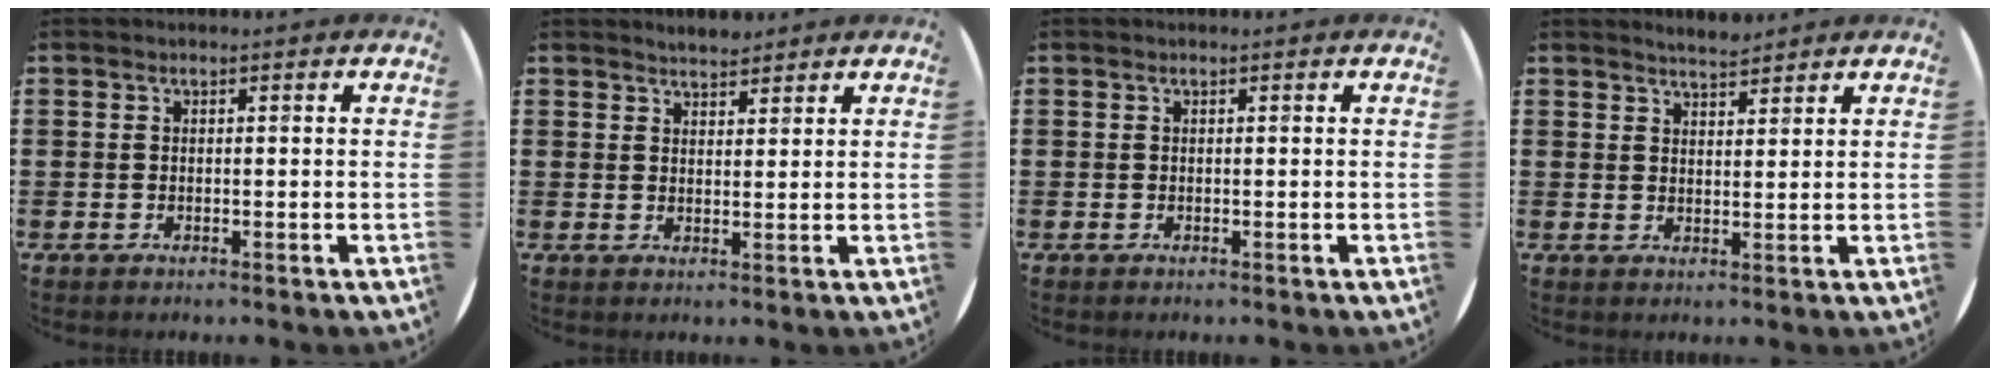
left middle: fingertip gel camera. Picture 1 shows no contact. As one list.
[{"total": 2.3, "force": [2.3, 0.4, 0.0], "torque": [-0.003, 0.001, 0.043]}, {"total": 0.0}, {"total": 2.7, "force": [2.7, 0.0, 0.2], "torque": [-0.007, -0.004, 0.050]}]